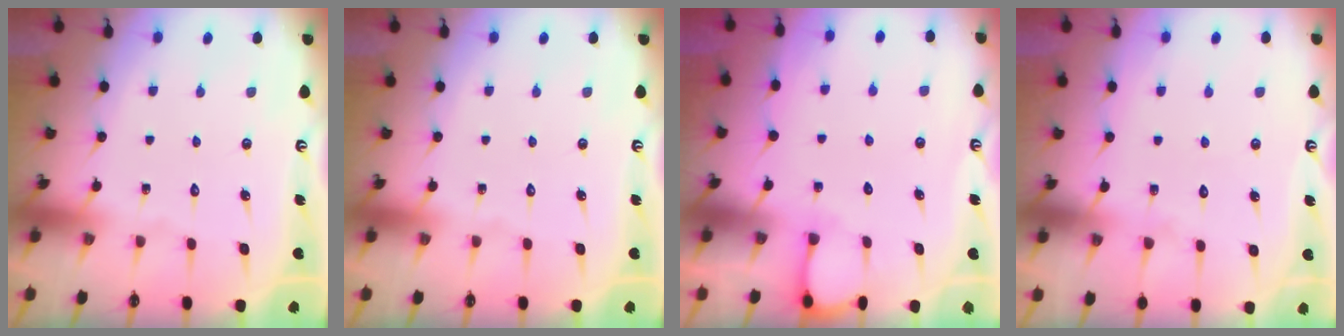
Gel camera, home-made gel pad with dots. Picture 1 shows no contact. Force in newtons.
{"total": 0.0}
{"total": 2.7, "press": 2.7, "slide": 0.3}
{"total": 4.2, "press": 4.2, "slide": 0.4}